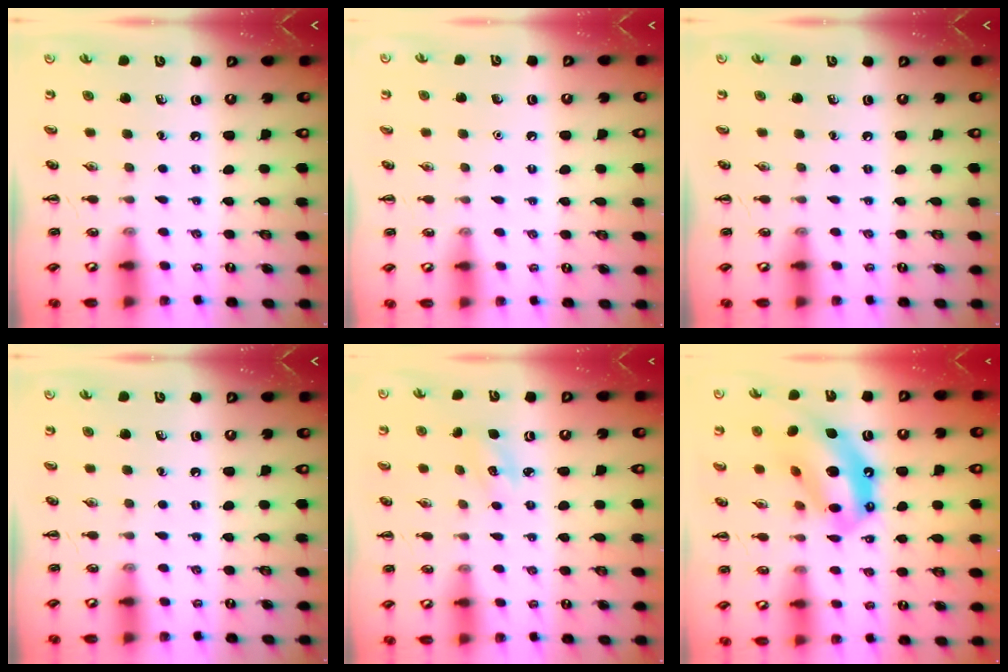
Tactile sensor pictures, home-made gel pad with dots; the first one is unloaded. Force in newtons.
{"total": 1.5, "press": 1.5, "slide": 0.2}
{"total": 0.0}
{"total": 0.0}
{"total": 3.5, "press": 3.4, "slide": 1.0}
{"total": 14.7, "press": 14.1, "slide": 4.2}